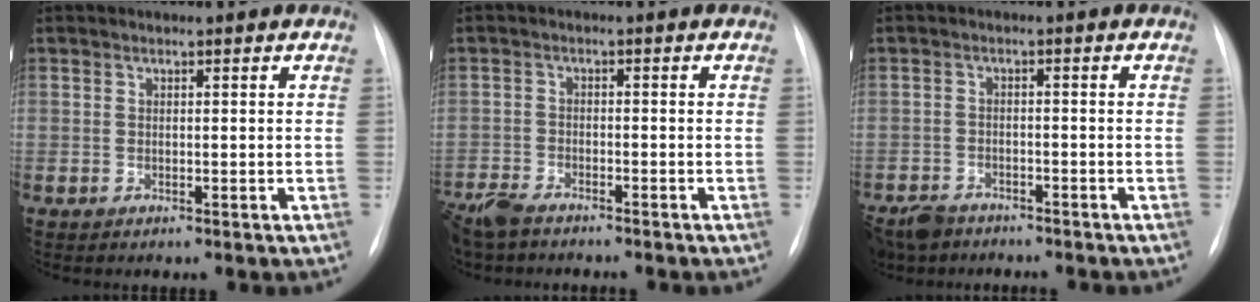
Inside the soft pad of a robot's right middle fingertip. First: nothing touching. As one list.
[{"total": 6.8, "force": [-5.9, 1.9, 2.8], "torque": [-0.052, -0.017, -0.103]}, {"total": 7.3, "force": [-6.3, 3.0, 2.1], "torque": [-0.042, -0.014, -0.107]}]